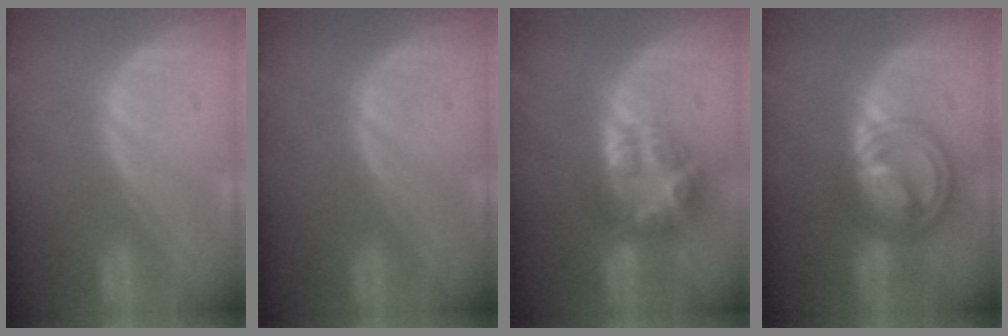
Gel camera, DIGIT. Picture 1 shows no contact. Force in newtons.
{"total": 0.0}
{"total": 7.8, "press": 6.8, "slide": 3.9}
{"total": 8.0, "press": 8.0, "slide": 0.5}